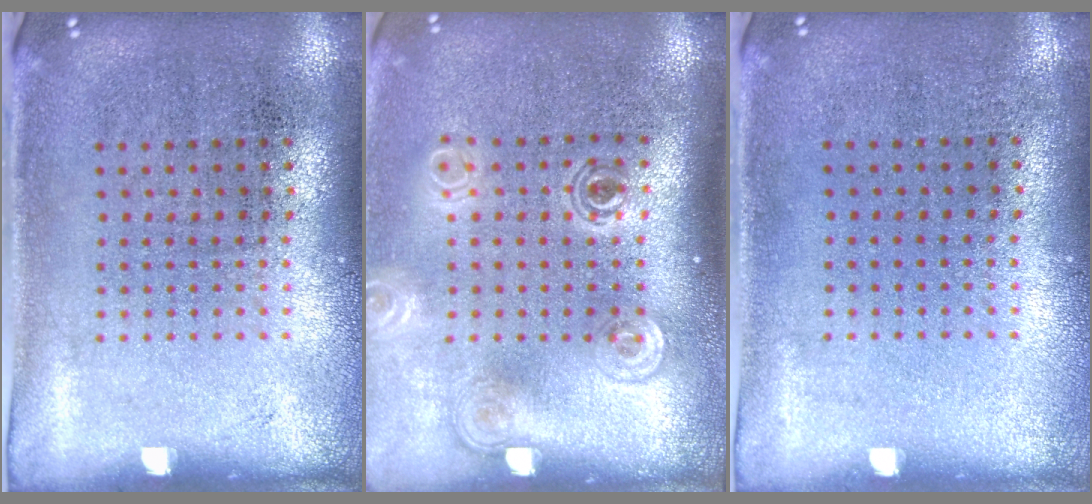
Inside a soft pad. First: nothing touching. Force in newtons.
{"total": 1.8, "press": 1.4, "slide": 1.2}
{"total": 0.0}